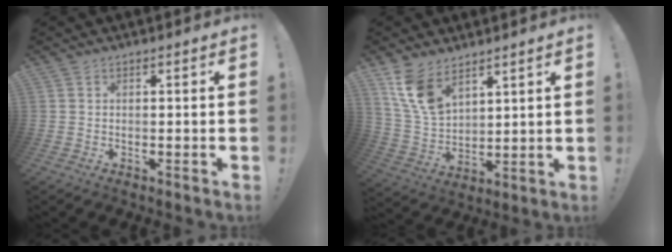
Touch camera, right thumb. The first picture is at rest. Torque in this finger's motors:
{"motor_torque": [1.21, 1.72, 0.44, 0.99, 0.06]}